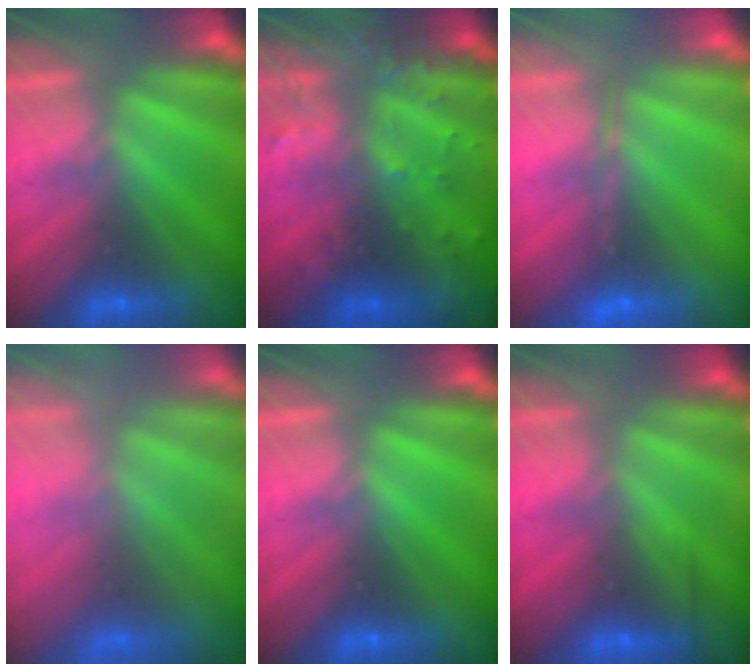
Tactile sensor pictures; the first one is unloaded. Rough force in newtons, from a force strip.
{"total": 7.4}
{"total": 1.7}
{"total": 6.9}
{"total": 0.0}
{"total": 2.5}